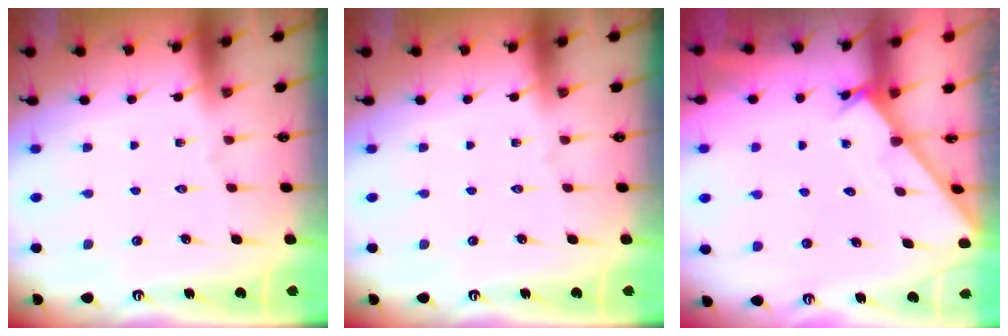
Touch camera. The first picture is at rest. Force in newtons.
{"total": 0.0}
{"total": 2.6, "press": 2.6, "slide": 0.2}